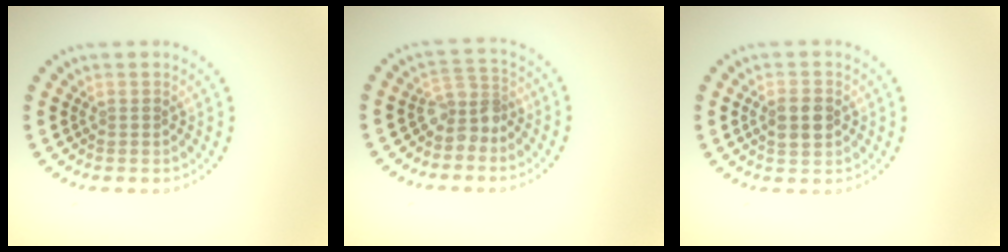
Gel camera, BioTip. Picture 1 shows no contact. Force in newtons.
{"total": 2.4, "press": 1.8, "slide": 1.6}
{"total": 2.4, "press": 2.4, "slide": 0.1}